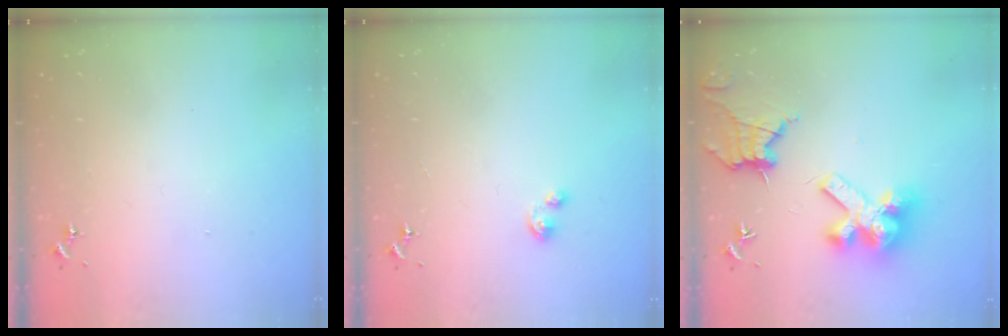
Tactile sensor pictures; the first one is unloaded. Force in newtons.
{"total": 3.2, "press": 3.2, "slide": 0.4}
{"total": 15.4, "press": 15.2, "slide": 1.9}